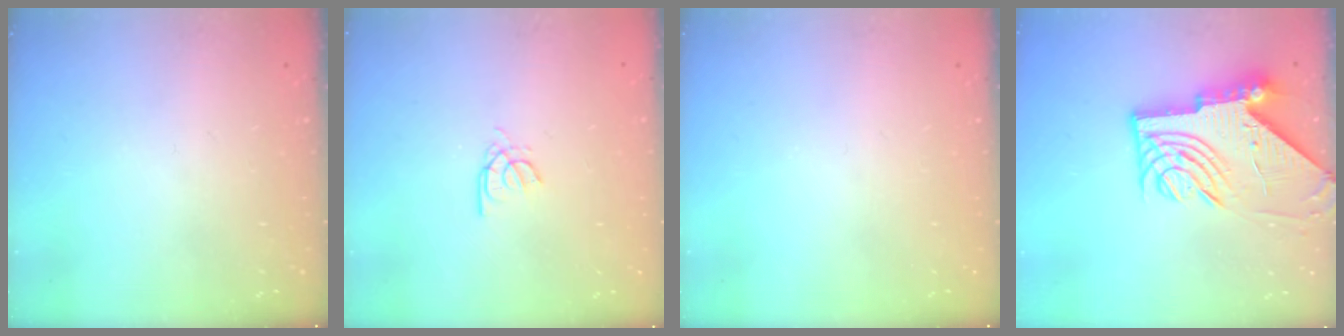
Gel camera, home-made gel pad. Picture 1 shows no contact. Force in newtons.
{"total": 3.0, "press": 3.0, "slide": 0.5}
{"total": 0.0}
{"total": 11.4, "press": 11.3, "slide": 1.6}